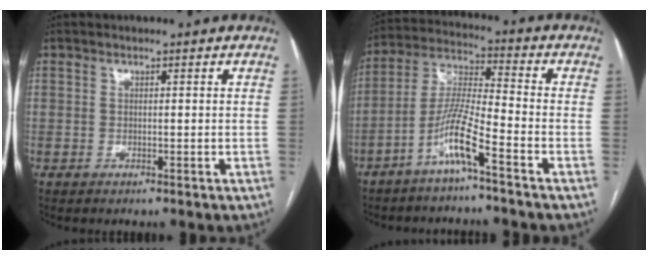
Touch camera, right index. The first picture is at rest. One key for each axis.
{"total": 8.6, "fx": -5.0, "fy": -0.2, "fz": 6.9, "tx": -0.148, "ty": 0.002, "tz": -0.104}